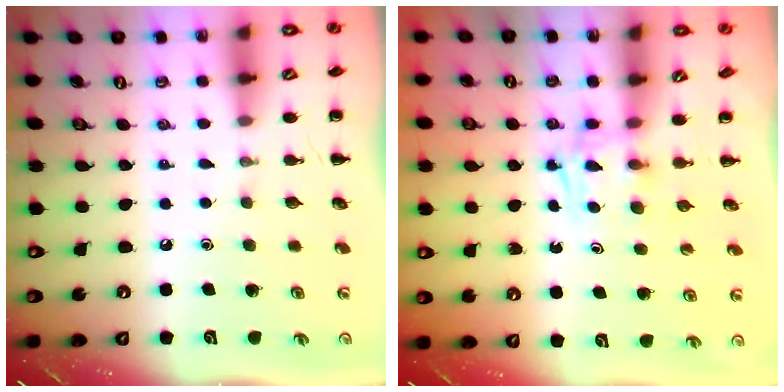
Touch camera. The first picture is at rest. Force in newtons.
{"total": 2.5, "press": 2.3, "slide": 1.0}